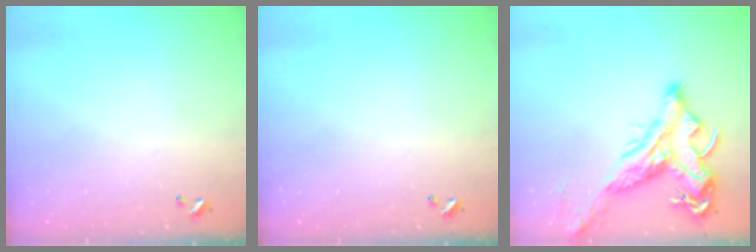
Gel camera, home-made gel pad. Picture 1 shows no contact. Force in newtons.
{"total": 0.0}
{"total": 4.4, "press": 4.0, "slide": 1.7}